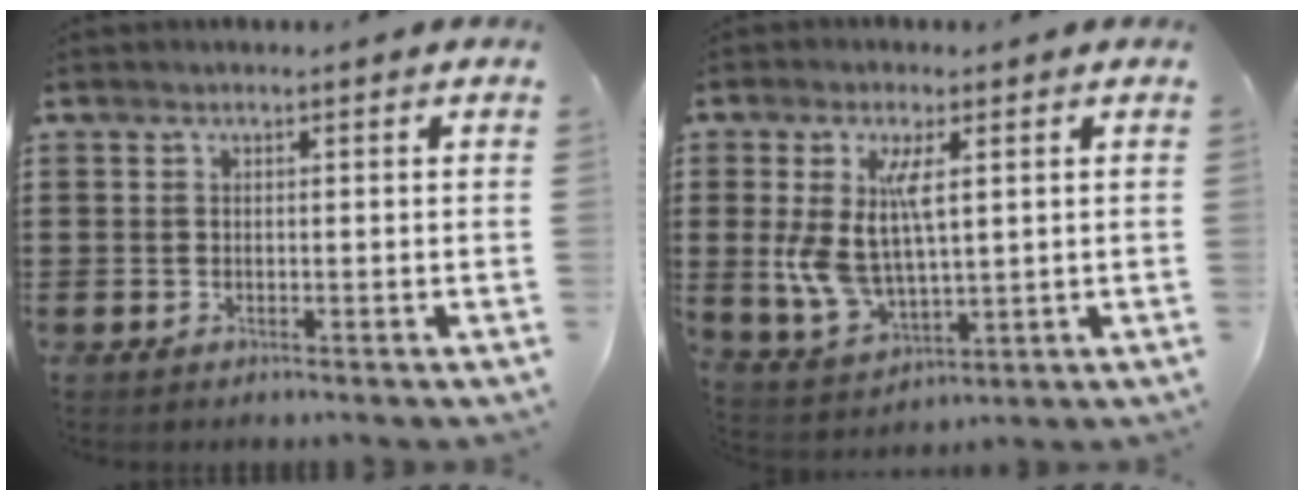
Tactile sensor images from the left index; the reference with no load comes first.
{"total": 9.3, "force": [1.9, 4.4, 7.9], "torque": [-0.181, -0.001, 0.031]}